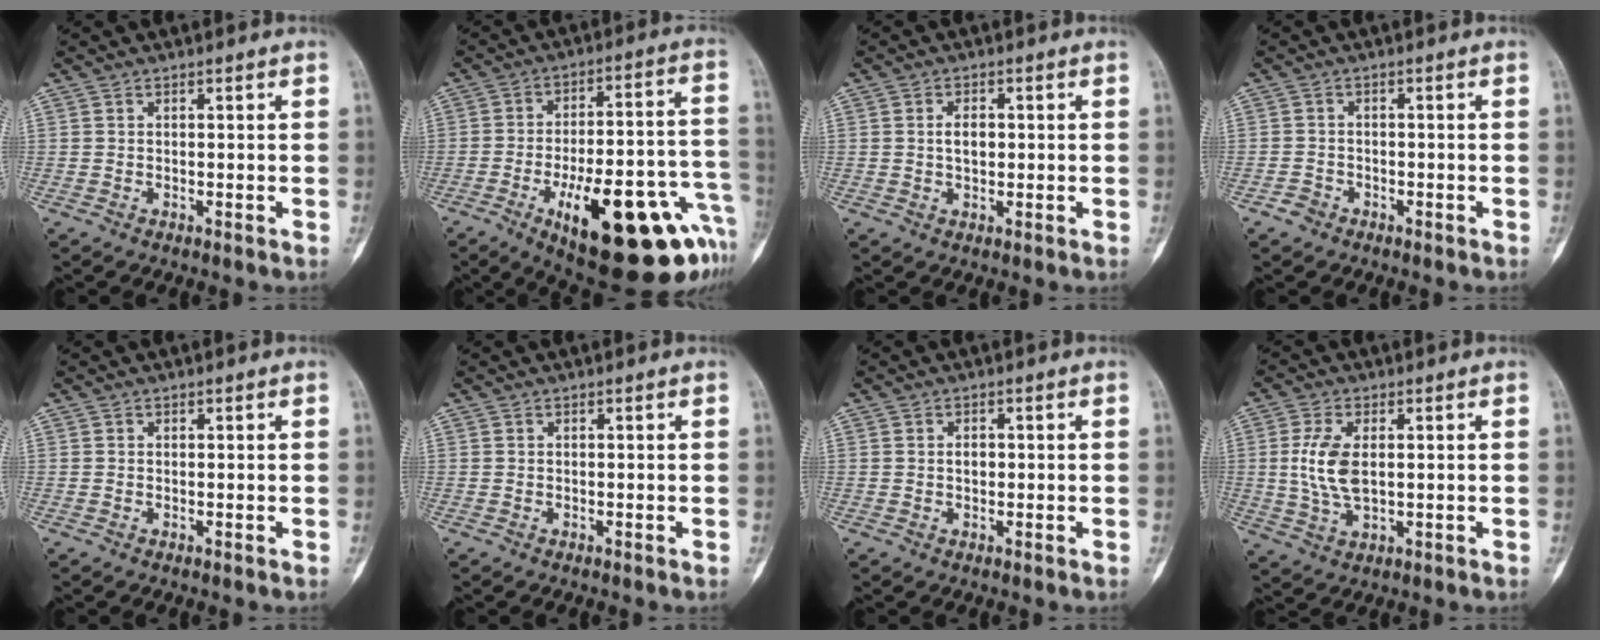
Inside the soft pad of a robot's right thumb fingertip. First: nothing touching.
{"total": 27.4, "force": [-11.6, 9.5, 22.9], "torque": [-0.253, 0.051, -0.152]}
{"total": 3.0, "force": [0.2, 1.8, 2.4], "torque": [-0.034, 0.002, 0.003]}
{"total": 1.8, "force": [-1.3, 1.3, 0.2], "torque": [-0.002, 0.010, -0.025]}
{"total": 0.0}
{"total": 0.0}
{"total": 1.3, "force": [0.0, 0.9, 1.0], "torque": [-0.009, 0.003, 0.000]}
{"total": 8.0, "force": [0.7, 4.2, 6.8], "torque": [-0.148, -0.006, 0.018]}